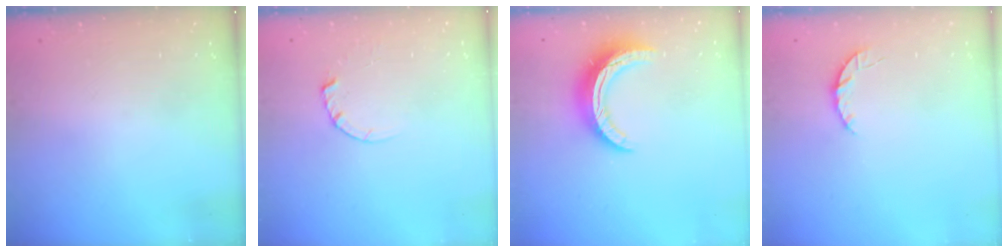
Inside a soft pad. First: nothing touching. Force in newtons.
{"total": 2.4, "press": 2.4, "slide": 0.3}
{"total": 12.2, "press": 12.1, "slide": 0.9}
{"total": 3.6, "press": 3.5, "slide": 0.4}